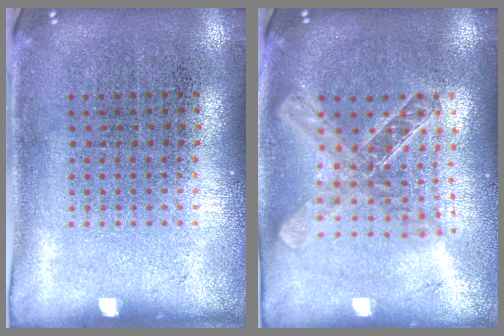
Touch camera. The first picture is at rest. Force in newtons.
{"total": 1.9, "press": 1.6, "slide": 1.0}